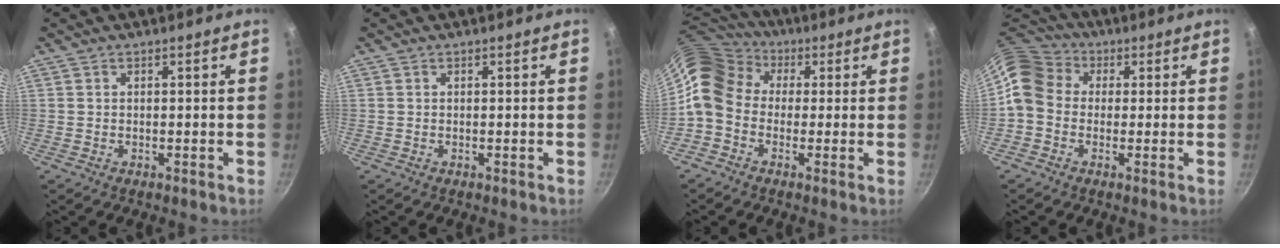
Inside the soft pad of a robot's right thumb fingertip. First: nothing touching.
{"total": 0.0}
{"total": 12.3, "force": [1.5, 9.9, 7.2], "torque": [-0.129, 0.030, 0.005]}
{"total": 9.9, "force": [0.8, 8.2, 5.4], "torque": [-0.085, 0.026, -0.008]}